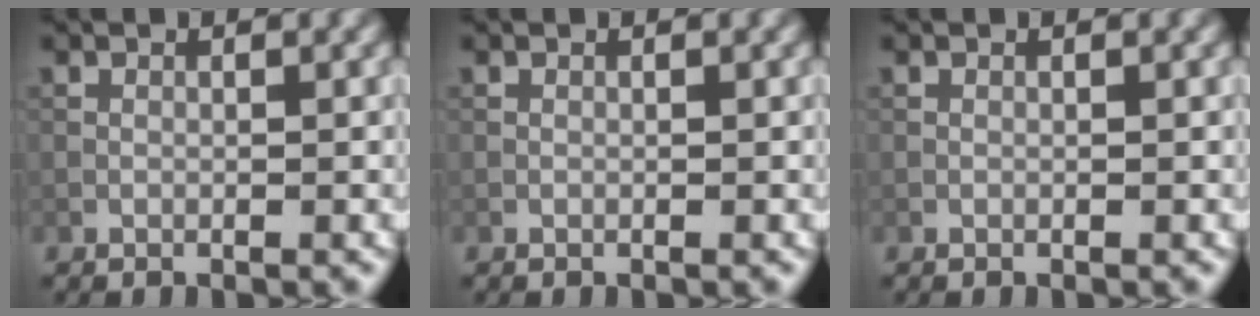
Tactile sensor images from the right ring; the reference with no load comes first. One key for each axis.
{"total": 0.0}
{"total": 0.0}